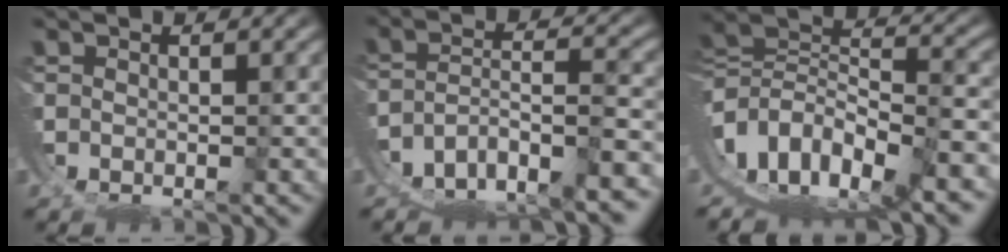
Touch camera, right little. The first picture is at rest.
{"total": 11.5, "force": [-7.4, 8.0, 3.9], "torque": [-0.093, -0.041, -0.114]}
{"total": 14.4, "force": [-3.3, 11.2, 8.4], "torque": [-0.181, -0.036, -0.052]}